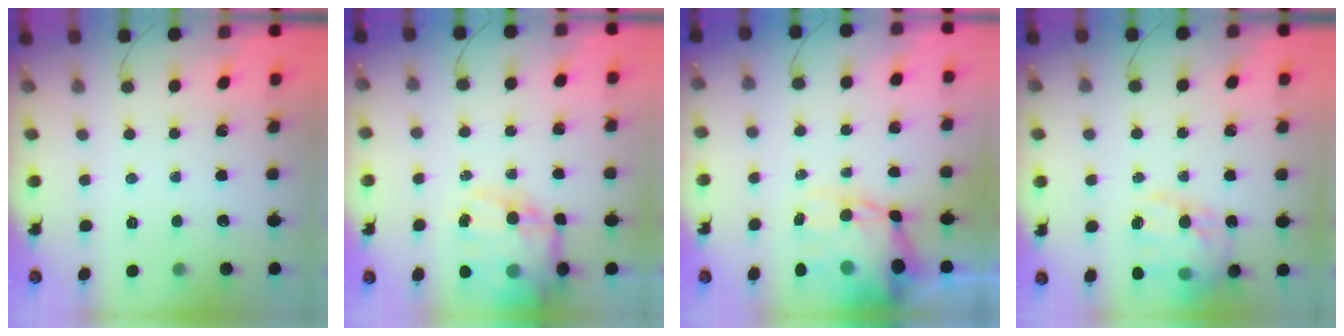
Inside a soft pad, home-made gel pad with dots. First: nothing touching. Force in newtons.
{"total": 20.1, "press": 19.6, "slide": 4.4}
{"total": 15.3, "press": 14.9, "slide": 3.5}
{"total": 19.0, "press": 18.5, "slide": 4.2}